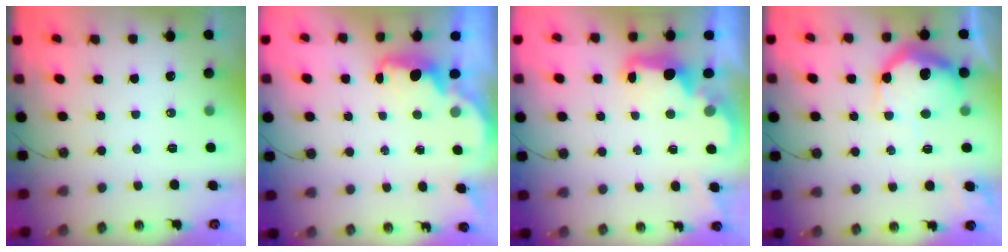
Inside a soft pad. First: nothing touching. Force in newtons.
{"total": 1.7, "press": 1.6, "slide": 0.7}
{"total": 2.8, "press": 2.7, "slide": 0.9}
{"total": 20.4, "press": 20.3, "slide": 1.8}